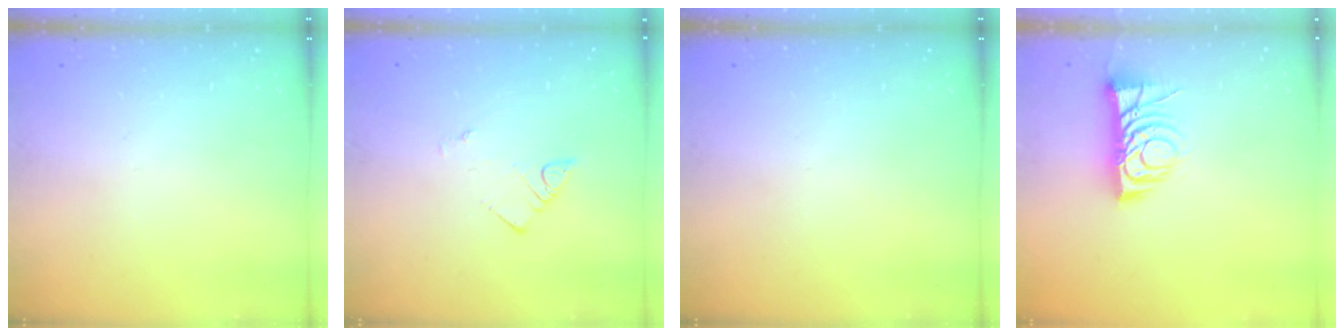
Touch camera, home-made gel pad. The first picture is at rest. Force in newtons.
{"total": 2.8, "press": 2.8, "slide": 0.2}
{"total": 0.0}
{"total": 8.3, "press": 8.3, "slide": 1.0}